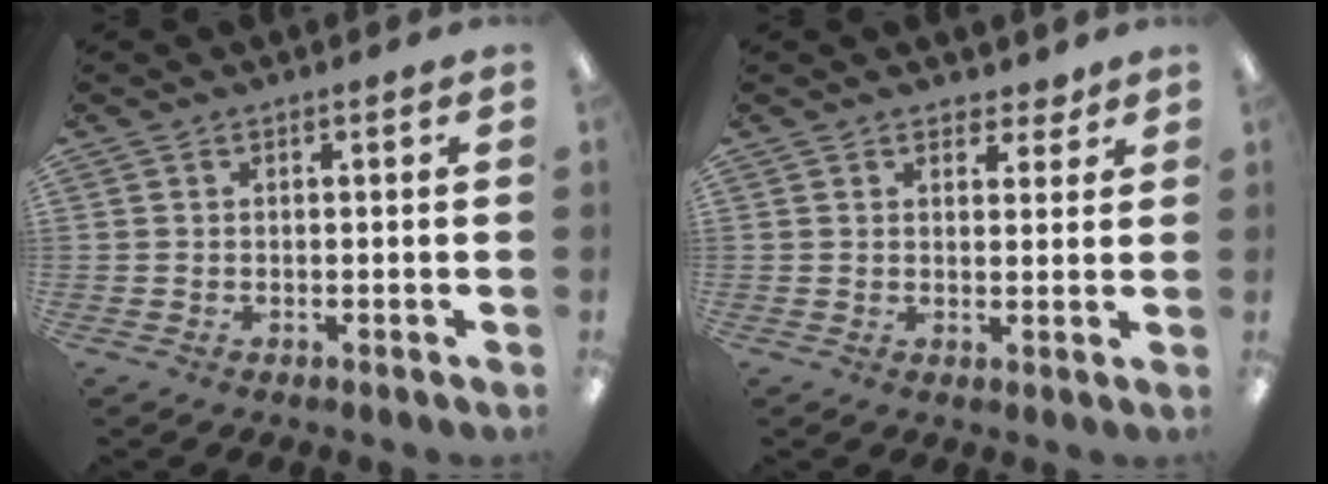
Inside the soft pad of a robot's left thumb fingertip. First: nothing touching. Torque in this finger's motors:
{"motor_torque": [-0.05, 0.05, 0.02, -0.04, 0.05]}